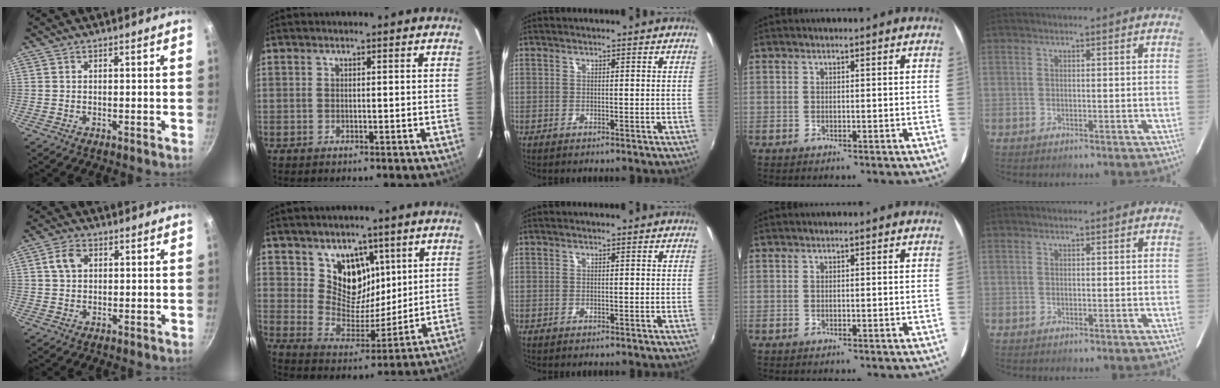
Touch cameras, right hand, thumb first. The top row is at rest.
{"thumb": {"total": 4.3, "force": [1.2, 3.1, 2.7], "torque": [-0.040, 0.006, 0.019]}, "index": {"total": 10.3, "force": [5.5, 7.6, 4.2], "torque": [-0.063, -0.013, 0.110]}}